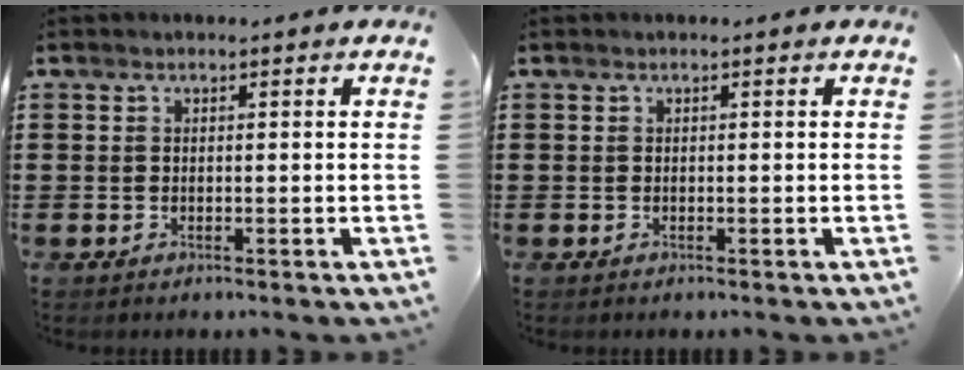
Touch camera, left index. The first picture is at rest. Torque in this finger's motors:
{"motor_torque": [0.00, 0.00, 0.00, 0.00]}